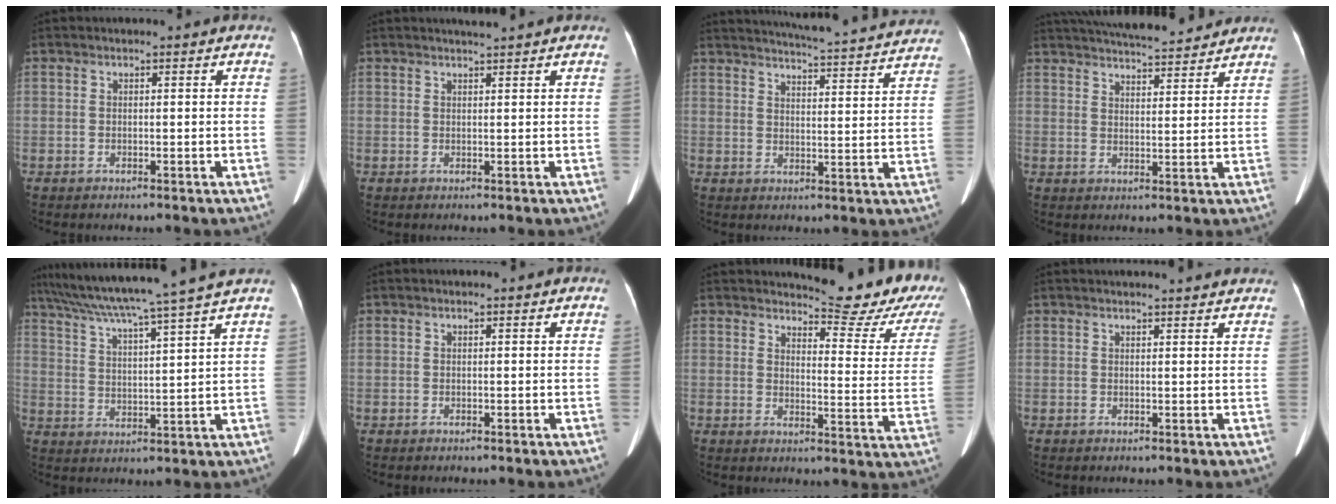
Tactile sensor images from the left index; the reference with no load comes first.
{"total": 1.6, "force": [1.5, -0.4, 0.5], "torque": [-0.007, 0.003, 0.028]}
{"total": 21.9, "force": [20.7, 1.3, 6.9], "torque": [-0.104, -0.024, 0.253]}
{"total": 16.1, "force": [14.7, 2.7, 5.8], "torque": [-0.097, 0.028, 0.212]}
{"total": 16.0, "force": [13.5, -2.3, 8.3], "torque": [-0.144, -0.002, 0.203]}
{"total": 0.0}
{"total": 14.5, "force": [13.6, 1.4, 4.7], "torque": [-0.050, -0.076, 0.142]}
{"total": 7.9, "force": [7.5, 0.3, 2.4], "torque": [-0.027, 0.022, 0.074]}